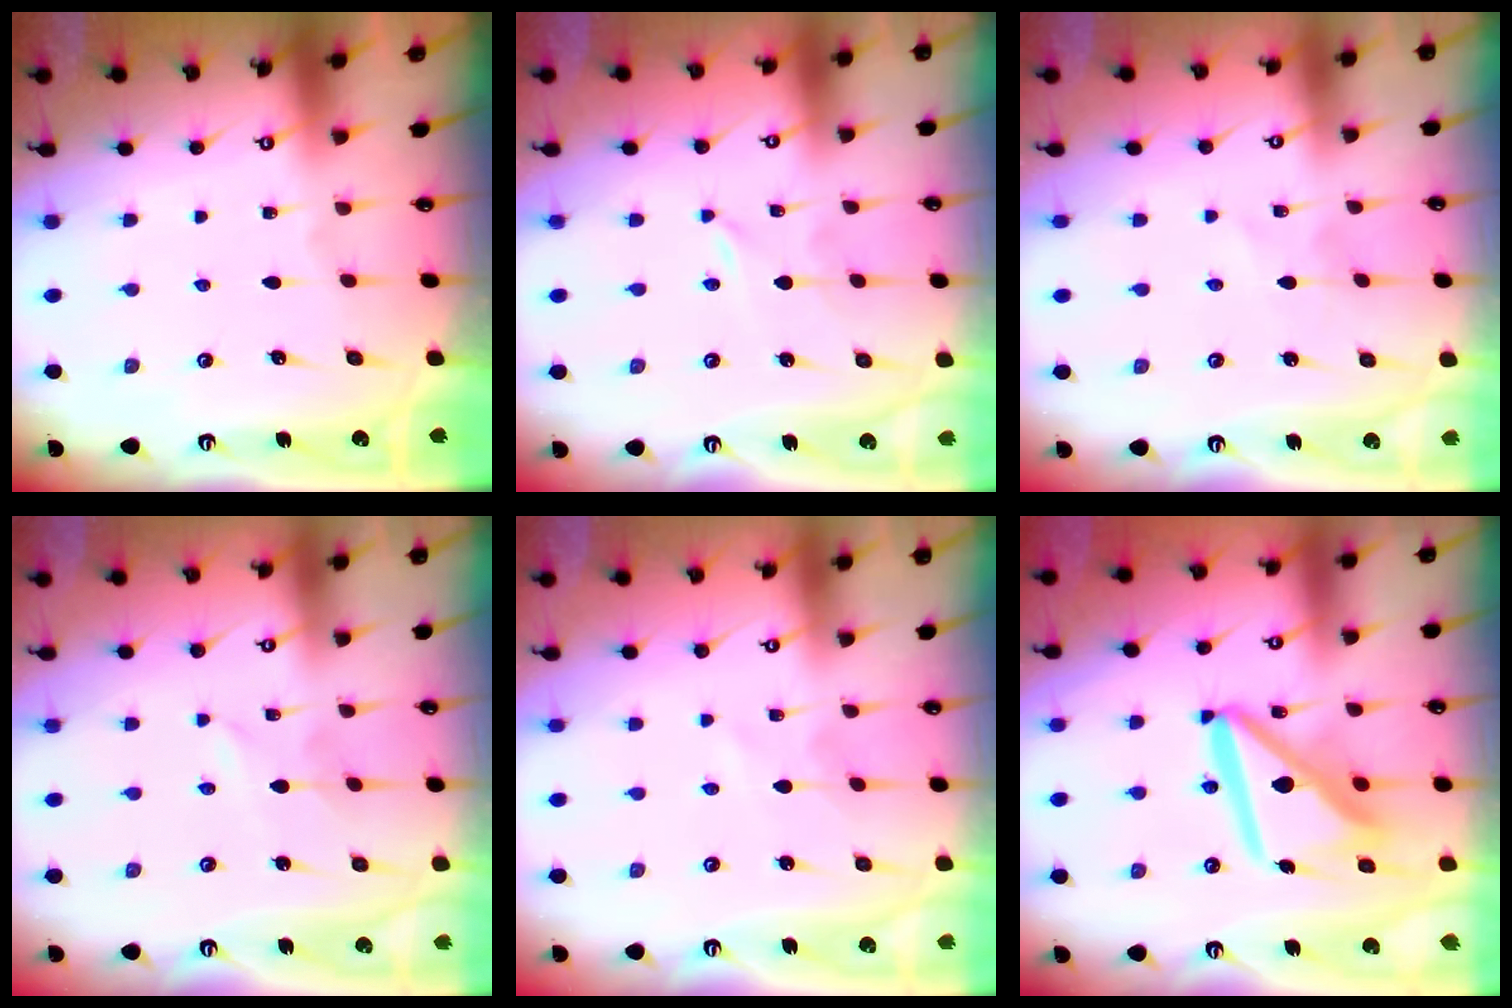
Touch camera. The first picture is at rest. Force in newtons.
{"total": 0.0}
{"total": 0.9, "press": 0.9, "slide": 0.0}
{"total": 0.9, "press": 0.9, "slide": 0.1}
{"total": 0.5, "press": 0.5, "slide": 0.1}
{"total": 14.1, "press": 14.0, "slide": 1.9}